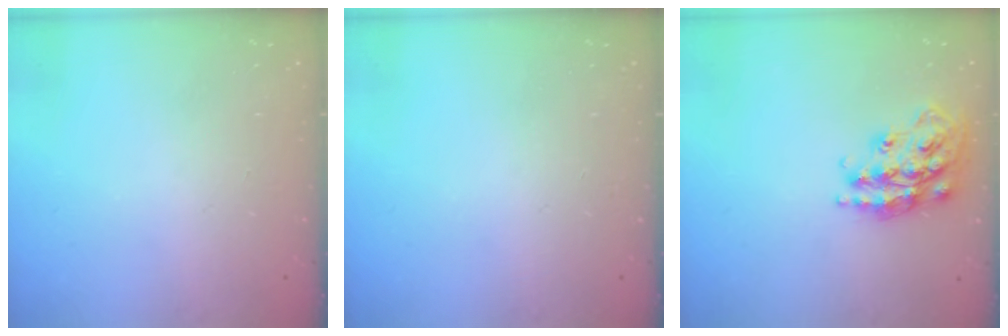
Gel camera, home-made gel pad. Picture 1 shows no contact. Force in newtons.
{"total": 0.0}
{"total": 18.0, "press": 17.9, "slide": 1.1}